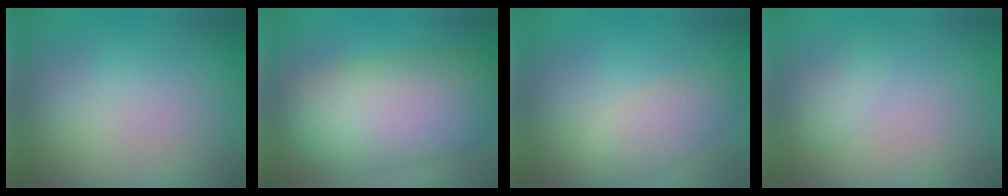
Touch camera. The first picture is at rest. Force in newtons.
{"total": 9.9, "press": 9.9, "slide": 0.6}
{"total": 2.9, "press": 2.9, "slide": 0.3}
{"total": 1.3, "press": 1.3, "slide": 0.0}